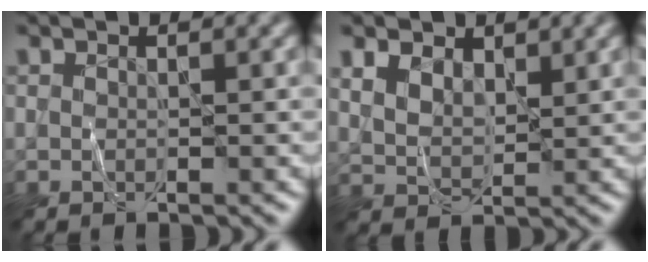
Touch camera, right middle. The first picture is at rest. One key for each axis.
{"total": 3.3, "fx": 2.0, "fy": 2.0, "fz": 1.8, "tx": -0.045, "ty": -0.001, "tz": 0.032}